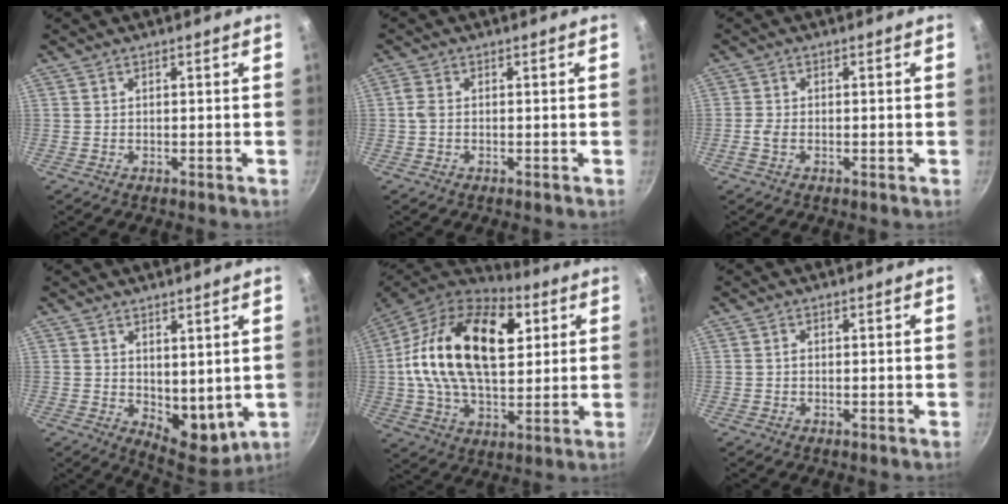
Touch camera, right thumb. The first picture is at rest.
{"total": 4.4, "force": [-0.1, 2.9, 3.3], "torque": [-0.078, 0.011, -0.009]}
{"total": 2.1, "force": [-0.7, 1.2, 1.6], "torque": [-0.043, 0.006, -0.020]}
{"total": 8.6, "force": [2.0, 5.0, 6.7], "torque": [-0.063, -0.033, 0.045]}
{"total": 25.9, "force": [5.8, 15.2, 20.2], "torque": [-0.340, 0.009, 0.085]}
{"total": 0.8, "force": [0.0, 0.6, 0.5], "torque": [-0.009, 0.005, -0.001]}